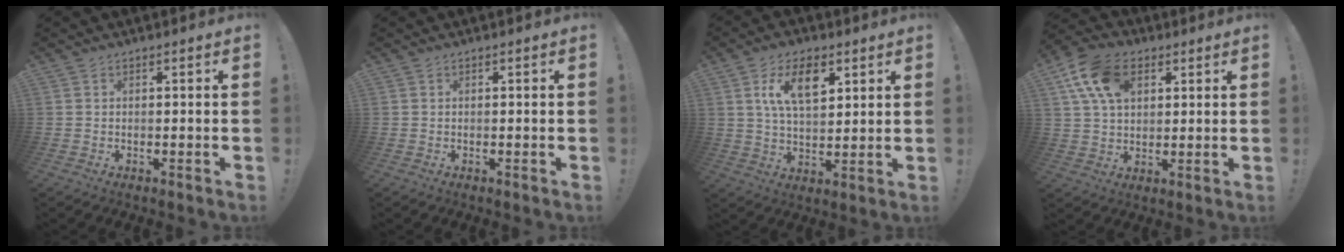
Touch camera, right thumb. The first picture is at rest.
{"total": 0.0}
{"total": 11.9, "force": [5.6, 6.2, 8.5], "torque": [-0.136, -0.009, 0.099]}
{"total": 14.4, "force": [6.0, 9.7, 8.8], "torque": [-0.154, -0.008, 0.118]}